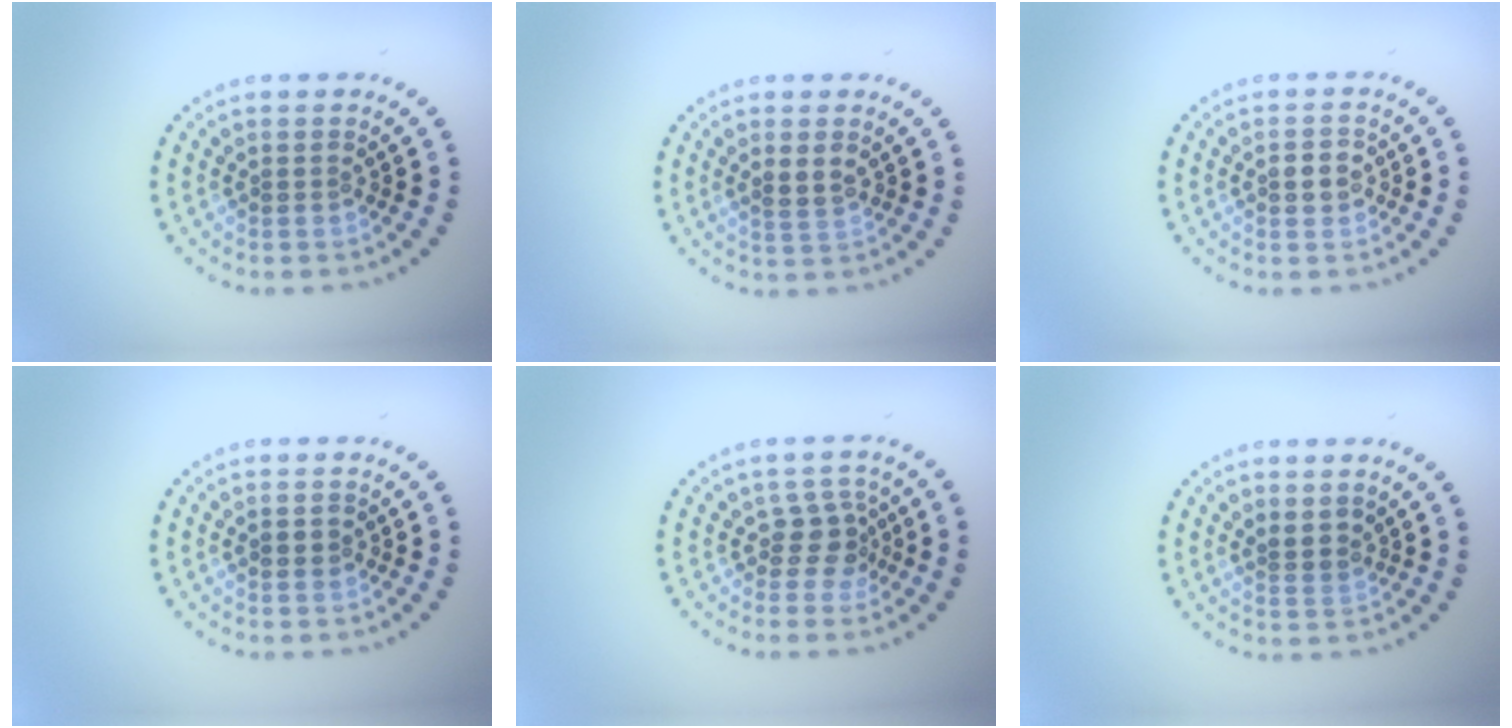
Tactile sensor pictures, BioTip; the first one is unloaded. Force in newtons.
{"total": 1.7, "press": 1.7, "slide": 0.3}
{"total": 1.9, "press": 1.9, "slide": 0.4}
{"total": 1.3, "press": 1.3, "slide": 0.1}
{"total": 2.5, "press": 1.9, "slide": 1.6}
{"total": 1.2, "press": 0.9, "slide": 0.8}